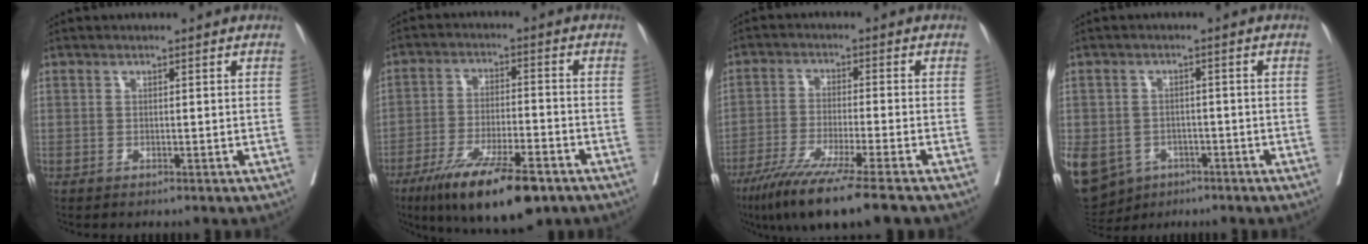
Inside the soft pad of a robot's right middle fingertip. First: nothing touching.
{"total": 14.4, "force": [-9.4, 3.2, 10.4], "torque": [-0.174, -0.026, -0.156]}
{"total": 12.4, "force": [-9.0, -0.8, 8.5], "torque": [-0.138, -0.036, -0.148]}
{"total": 21.9, "force": [-9.5, 17.4, 9.2], "torque": [-0.319, -0.016, -0.135]}